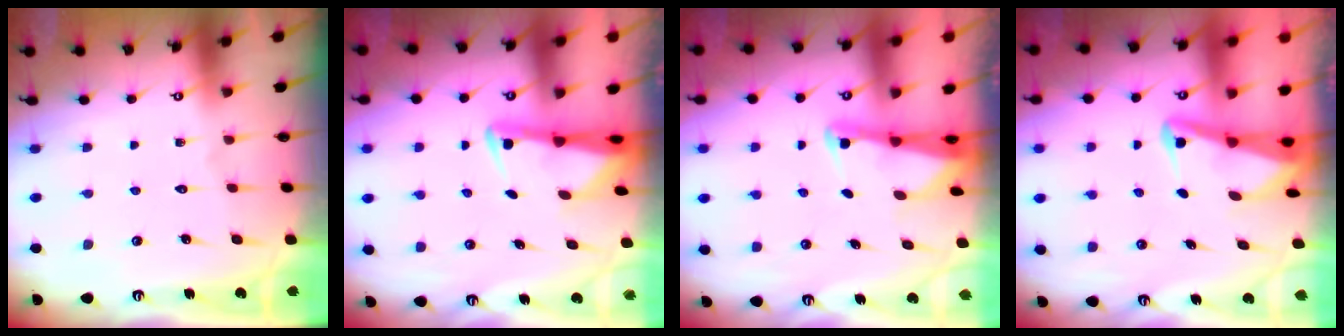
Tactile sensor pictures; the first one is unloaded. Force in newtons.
{"total": 2.9, "press": 2.8, "slide": 0.6}
{"total": 2.6, "press": 2.6, "slide": 0.3}
{"total": 3.0, "press": 3.0, "slide": 0.7}